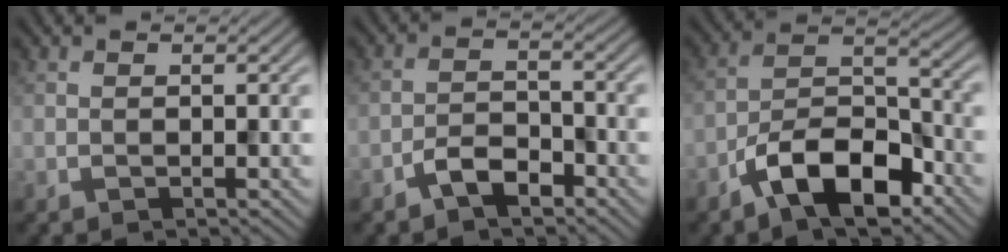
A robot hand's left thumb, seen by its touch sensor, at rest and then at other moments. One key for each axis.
{"total": 3.9, "fx": -2.7, "fy": 1.7, "fz": 2.2, "tx": -0.038, "ty": 0.006, "tz": -0.061}
{"total": 10.4, "fx": -6.5, "fy": 4.3, "fz": 6.9, "tx": -0.112, "ty": 0.008, "tz": -0.139}